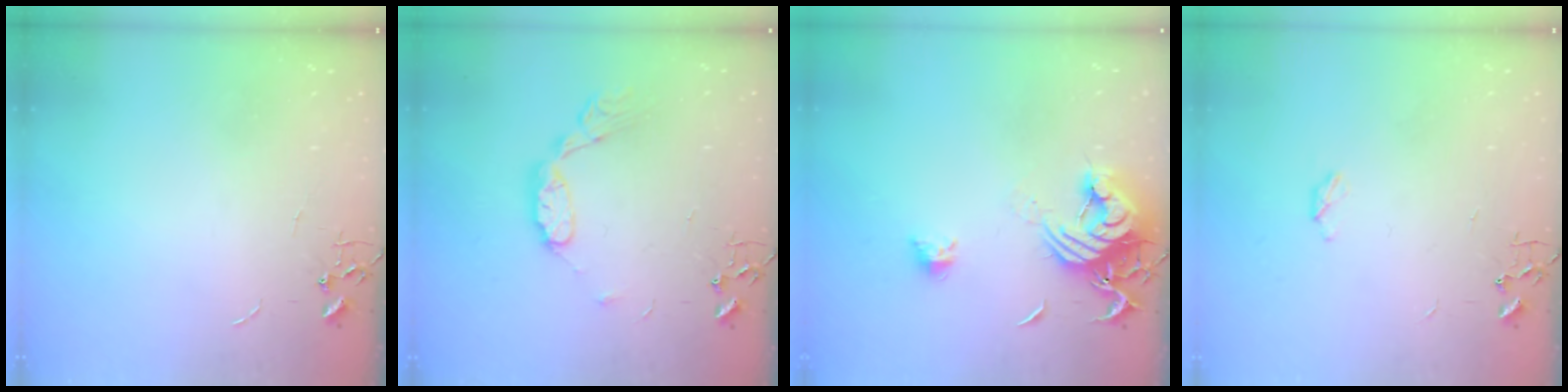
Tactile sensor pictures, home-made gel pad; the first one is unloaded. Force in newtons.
{"total": 8.7, "press": 8.7, "slide": 0.1}
{"total": 14.9, "press": 14.8, "slide": 1.3}
{"total": 2.9, "press": 2.9, "slide": 0.5}